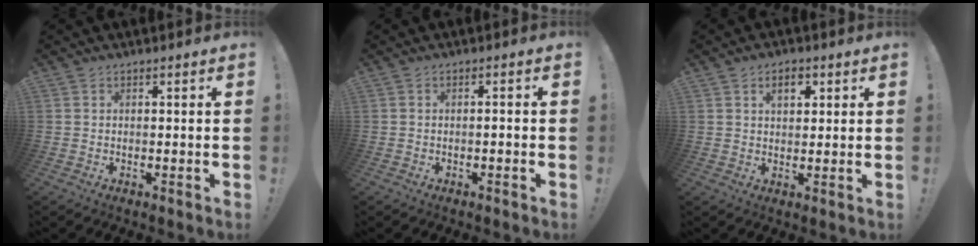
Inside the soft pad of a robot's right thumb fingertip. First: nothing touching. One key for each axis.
{"total": 1.2, "fx": -0.8, "fy": -0.1, "fz": 0.8, "tx": -0.013, "ty": -0.001, "tz": -0.015}
{"total": 4.9, "fx": 2.2, "fy": 2.8, "fz": 3.3, "tx": -0.040, "ty": -0.002, "tz": 0.034}